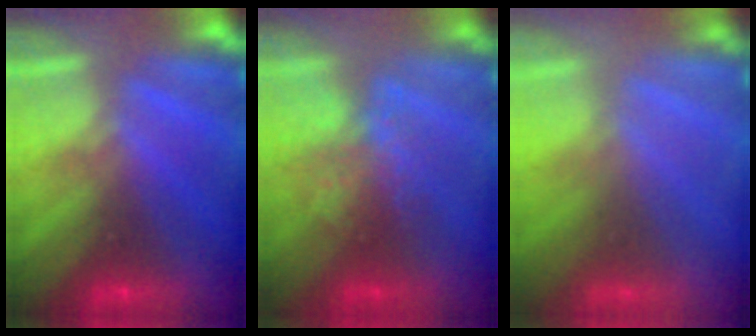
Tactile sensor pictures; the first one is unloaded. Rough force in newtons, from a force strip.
{"total": 3.3}
{"total": 6.1}